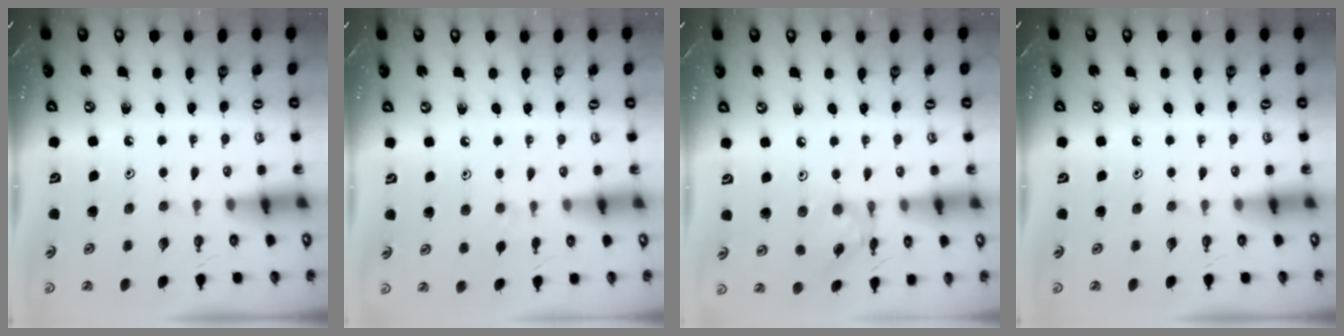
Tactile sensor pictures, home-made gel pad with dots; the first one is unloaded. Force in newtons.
{"total": 2.8, "press": 2.7, "slide": 0.5}
{"total": 5.4, "press": 5.4, "slide": 0.2}
{"total": 0.0}